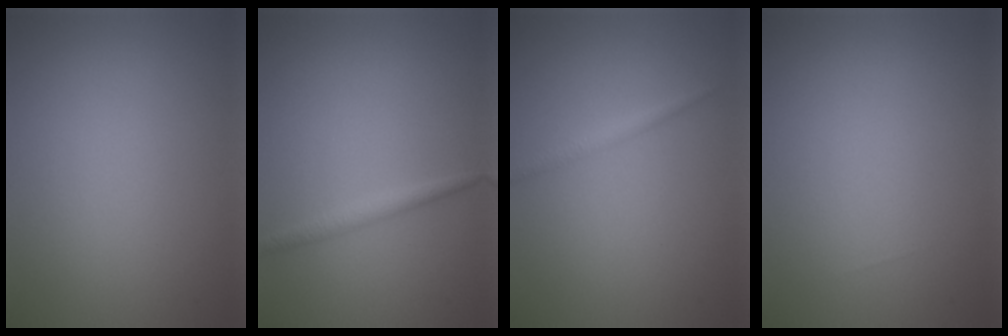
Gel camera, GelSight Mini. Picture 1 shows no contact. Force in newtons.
{"total": 1.4, "press": 1.4, "slide": 0.1}
{"total": 1.1, "press": 1.1, "slide": 0.0}
{"total": 0.0}